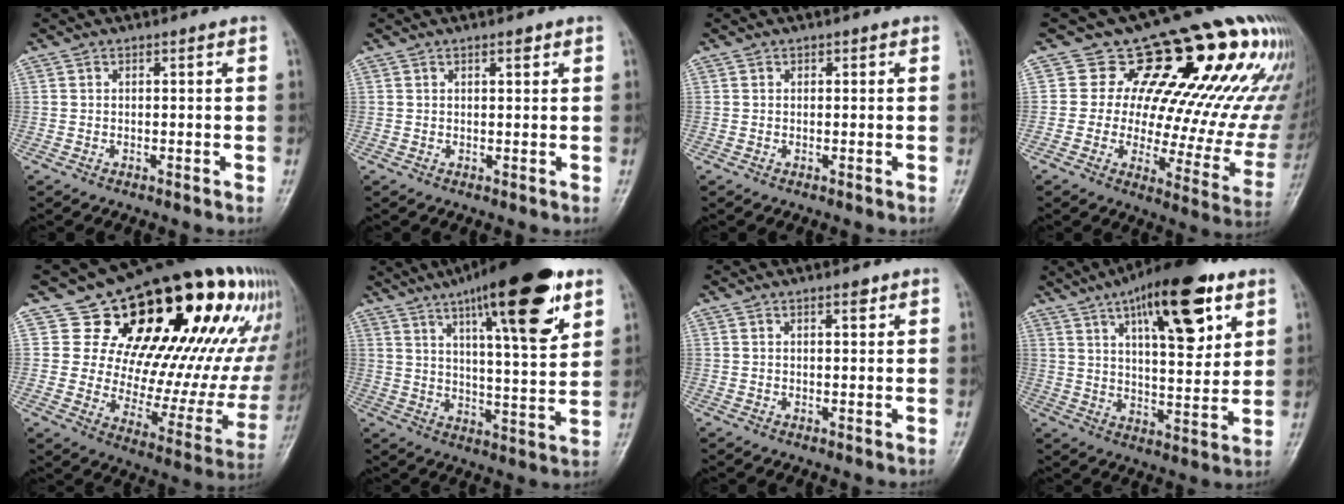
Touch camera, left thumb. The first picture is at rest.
{"total": 1.5, "force": [0.9, 0.6, 1.1], "torque": [-0.011, -0.003, 0.012]}
{"total": 0.6, "force": [0.3, 0.5, 0.3], "torque": [0.005, 0.000, 0.001]}
{"total": 21.7, "force": [10.8, 11.0, 15.3], "torque": [-0.134, -0.040, 0.129]}
{"total": 30.5, "force": [14.7, 15.7, 21.6], "torque": [-0.261, -0.025, 0.221]}
{"total": 22.1, "force": [12.3, 5.2, 17.6], "torque": [-0.249, -0.036, 0.189]}
{"total": 1.8, "force": [1.2, 0.6, 1.2], "torque": [-0.012, -0.005, 0.016]}
{"total": 19.9, "force": [9.9, 7.0, 15.8], "torque": [-0.208, -0.035, 0.151]}